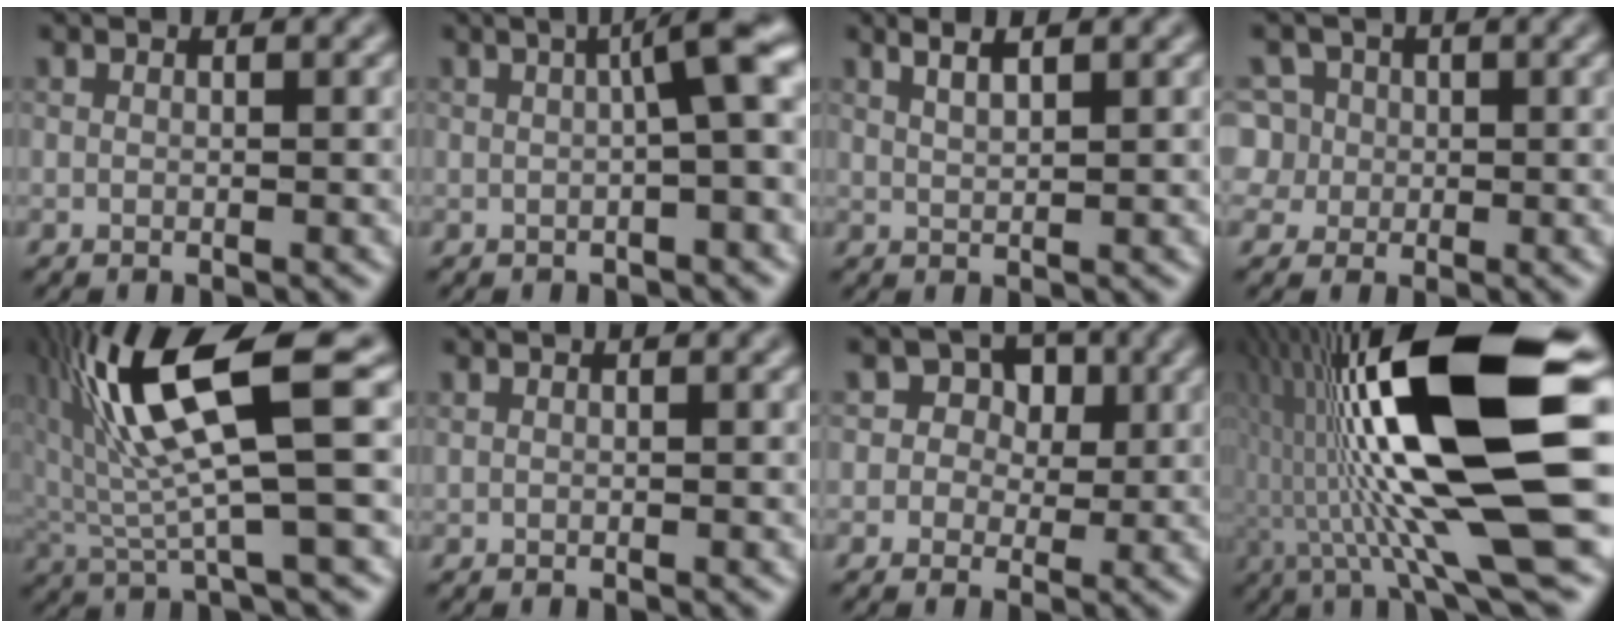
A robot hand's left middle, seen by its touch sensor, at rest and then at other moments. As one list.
[{"total": 4.7, "force": [0.6, 0.7, 4.6], "torque": [-0.059, 0.020, 0.012]}, {"total": 2.0, "force": [1.3, 0.6, 1.4], "torque": [-0.006, 0.011, 0.015]}, {"total": 4.7, "force": [1.5, 4.3, 1.3], "torque": [-0.028, 0.021, 0.020]}, {"total": 10.6, "force": [2.6, 2.2, 10.1], "torque": [-0.192, 0.016, 0.060]}, {"total": 0.0}, {"total": 4.9, "force": [2.0, 4.0, 2.0], "torque": [-0.028, 0.010, 0.025]}, {"total": 16.2, "force": [0.4, 3.2, 15.8], "torque": [-0.273, 0.022, 0.009]}]